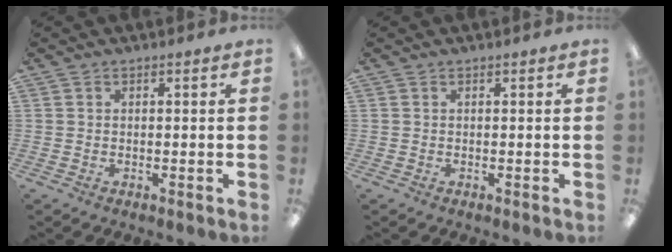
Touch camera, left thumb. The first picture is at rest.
{"total": 0.0}